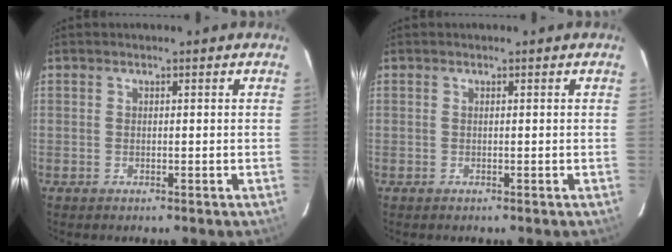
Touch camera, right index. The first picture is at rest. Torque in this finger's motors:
{"motor_torque": [-0.29, -0.07, -0.06, 0.00]}